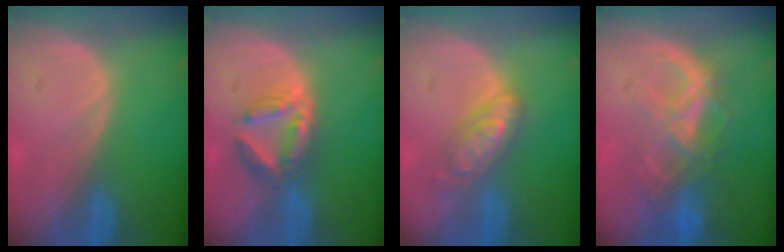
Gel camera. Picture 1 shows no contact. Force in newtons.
{"total": 6.0, "press": 5.7, "slide": 1.8}
{"total": 6.0, "press": 5.9, "slide": 0.4}
{"total": 8.6, "press": 7.5, "slide": 4.2}